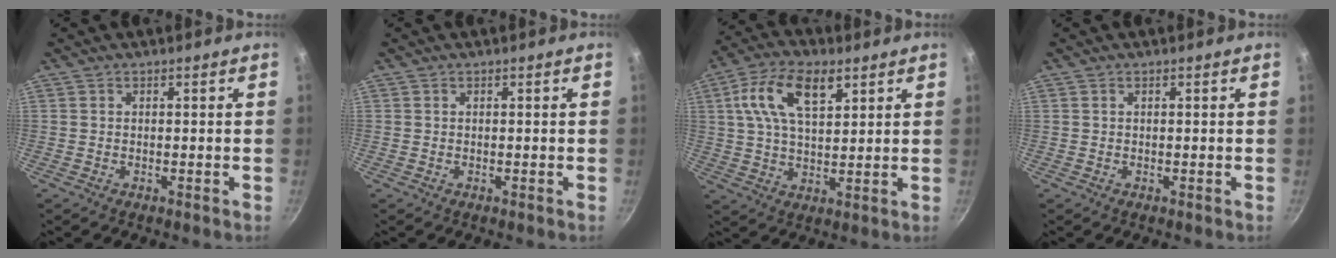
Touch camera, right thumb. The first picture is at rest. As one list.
[{"total": 0.0}, {"total": 12.5, "force": [5.1, 6.3, 9.5], "torque": [-0.163, 0.001, 0.086]}, {"total": 0.0}]